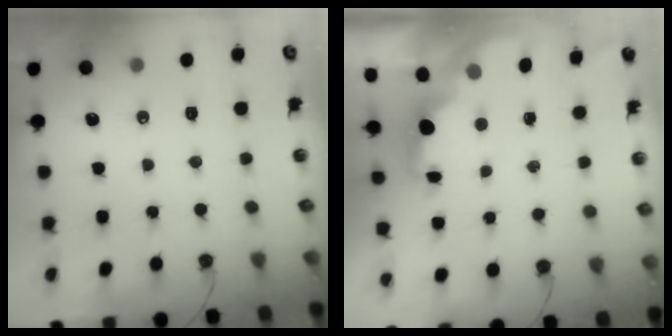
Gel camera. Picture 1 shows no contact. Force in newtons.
{"total": 1.9, "press": 1.7, "slide": 0.8}